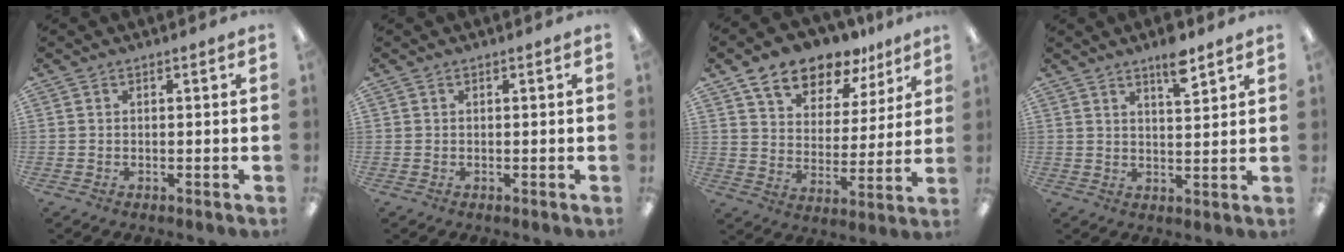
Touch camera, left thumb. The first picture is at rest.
{"total": 0.0}
{"total": 12.7, "force": [10.1, 6.3, 4.3], "torque": [-0.076, -0.064, 0.186]}
{"total": 6.9, "force": [5.0, 1.9, 4.4], "torque": [-0.058, -0.030, 0.079]}